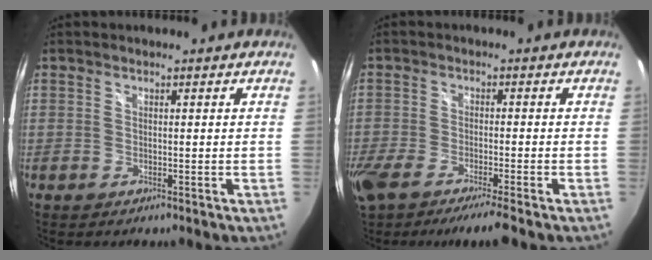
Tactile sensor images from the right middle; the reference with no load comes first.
{"total": 8.6, "force": [-6.7, 0.5, 5.4], "torque": [-0.130, -0.036, -0.119]}